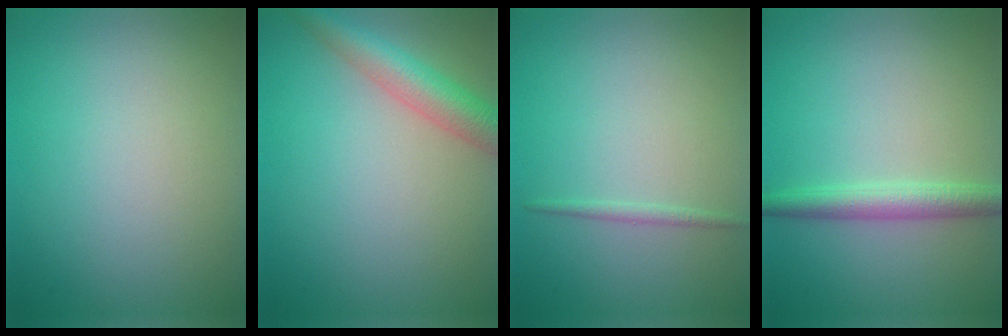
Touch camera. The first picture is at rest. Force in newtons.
{"total": 4.3, "press": 4.3, "slide": 0.3}
{"total": 0.8, "press": 0.8, "slide": 0.0}
{"total": 2.8, "press": 2.8, "slide": 0.0}